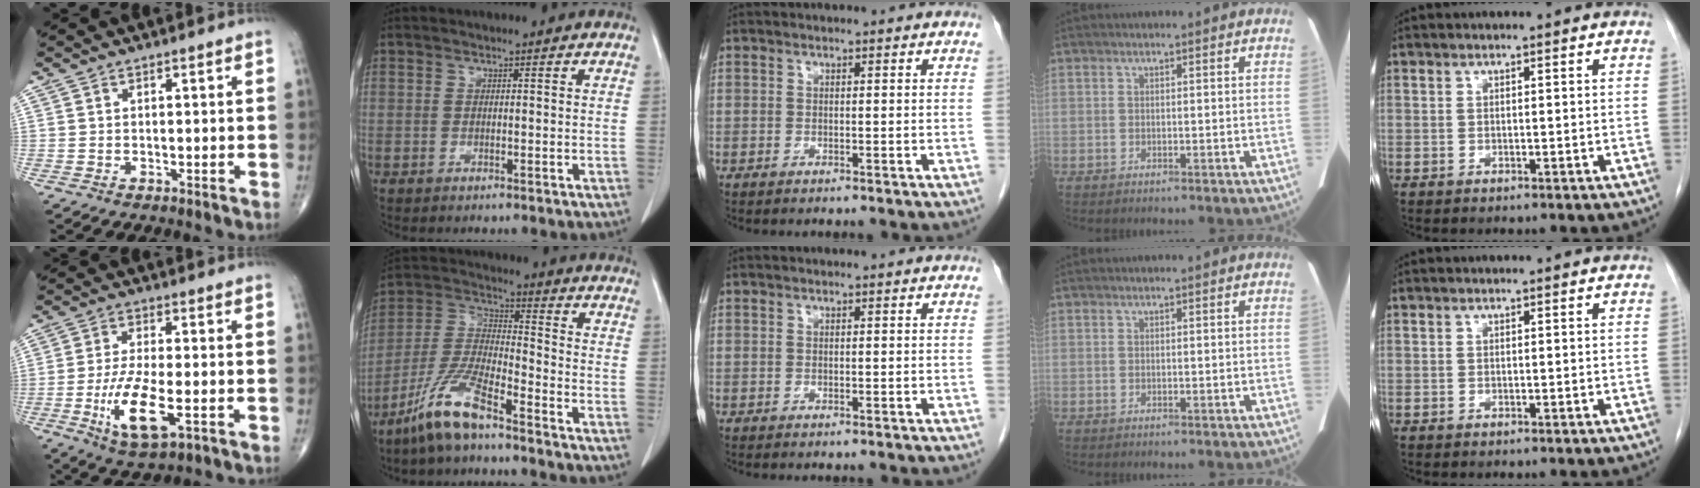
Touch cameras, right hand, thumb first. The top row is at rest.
{"thumb": {"total": 10.9, "force": [-3.3, 3.7, 9.7], "torque": [-0.189, -0.003, -0.055]}, "index": {"total": 10.6, "force": [-7.7, 1.6, 7.2], "torque": [-0.165, -0.018, -0.155]}}